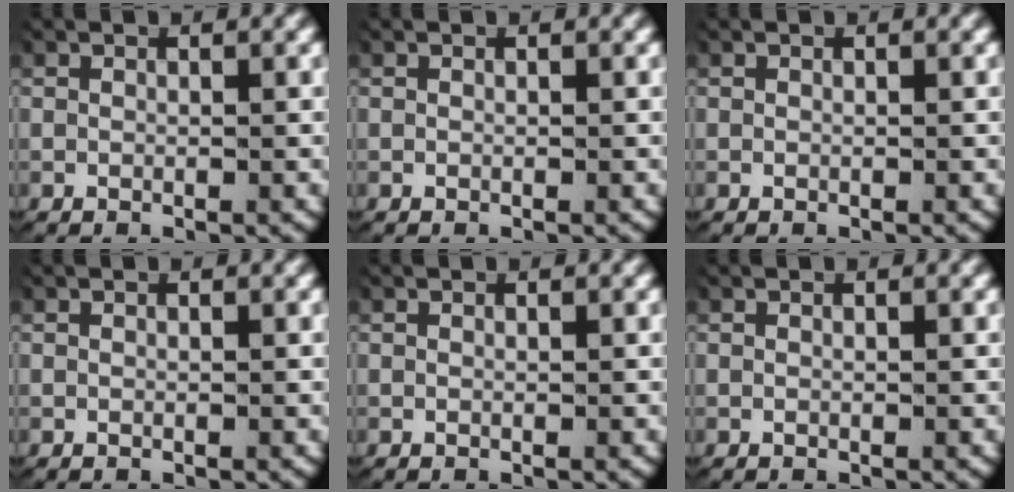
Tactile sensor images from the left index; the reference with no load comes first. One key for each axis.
{"total": 0.0}
{"total": 0.0}
{"total": 0.0}
{"total": 0.0}
{"total": 0.0}